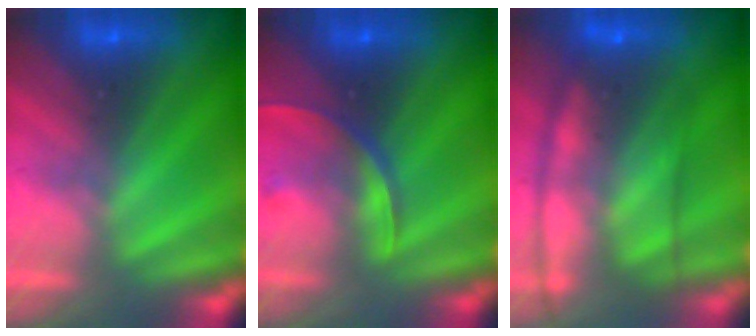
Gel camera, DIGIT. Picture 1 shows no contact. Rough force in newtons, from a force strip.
{"total": 2.5}
{"total": 6.9}